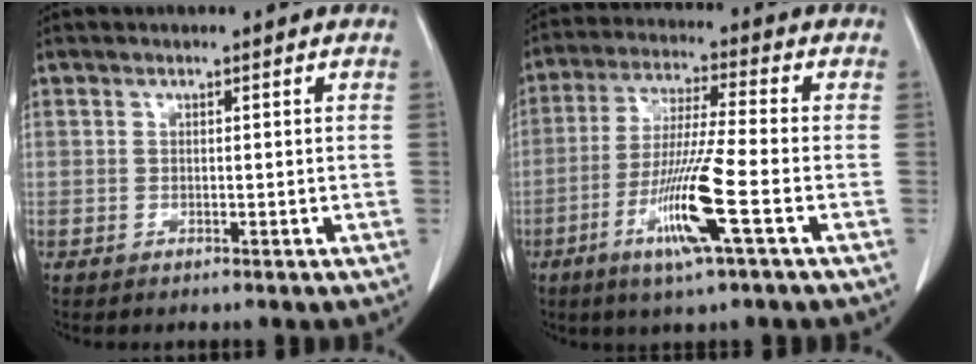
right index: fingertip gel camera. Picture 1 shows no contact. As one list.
[{"total": 11.6, "force": [-4.5, -0.6, 10.7], "torque": [-0.212, -0.019, -0.088]}]